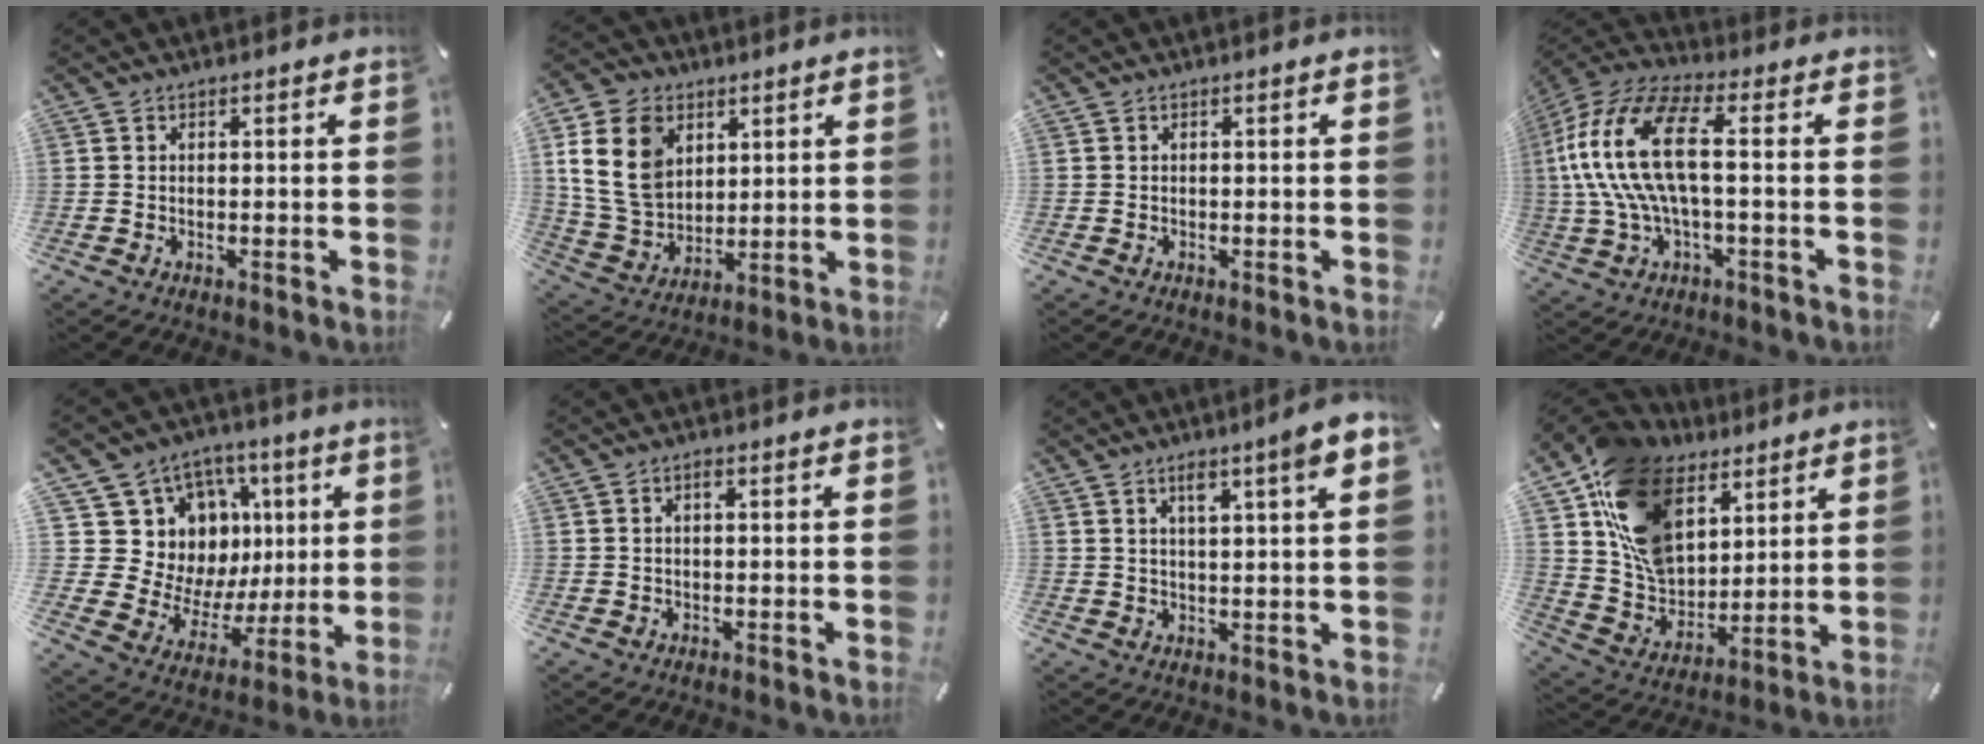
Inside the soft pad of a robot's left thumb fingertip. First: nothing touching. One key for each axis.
{"total": 14.4, "fx": 5.1, "fy": 11.0, "fz": 7.7, "tx": -0.193, "ty": -0.006, "tz": 0.095}
{"total": 0.0}
{"total": 18.1, "fx": 1.0, "fy": 8.1, "fz": 16.2, "tx": -0.344, "ty": -0.003, "tz": 0.010}
{"total": 13.0, "fx": 4.3, "fy": 12.1, "fz": 2.3, "tx": -0.026, "ty": -0.062, "tz": 0.105}
{"total": 1.3, "fx": 0.3, "fy": 0.6, "fz": 1.1, "tx": -0.022, "ty": 0.004, "tz": 0.004}
{"total": 6.4, "fx": 3.2, "fy": 0.9, "fz": 5.4, "tx": -0.094, "ty": -0.003, "tz": 0.050}
{"total": 18.9, "fx": 9.1, "fy": 13.7, "fz": 9.2, "tx": -0.193, "ty": -0.042, "tz": 0.176}